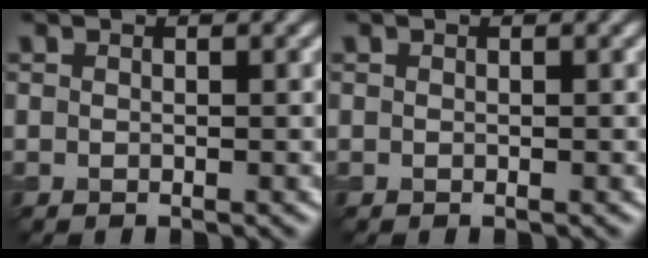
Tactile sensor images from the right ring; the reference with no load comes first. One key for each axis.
{"total": 0.0}